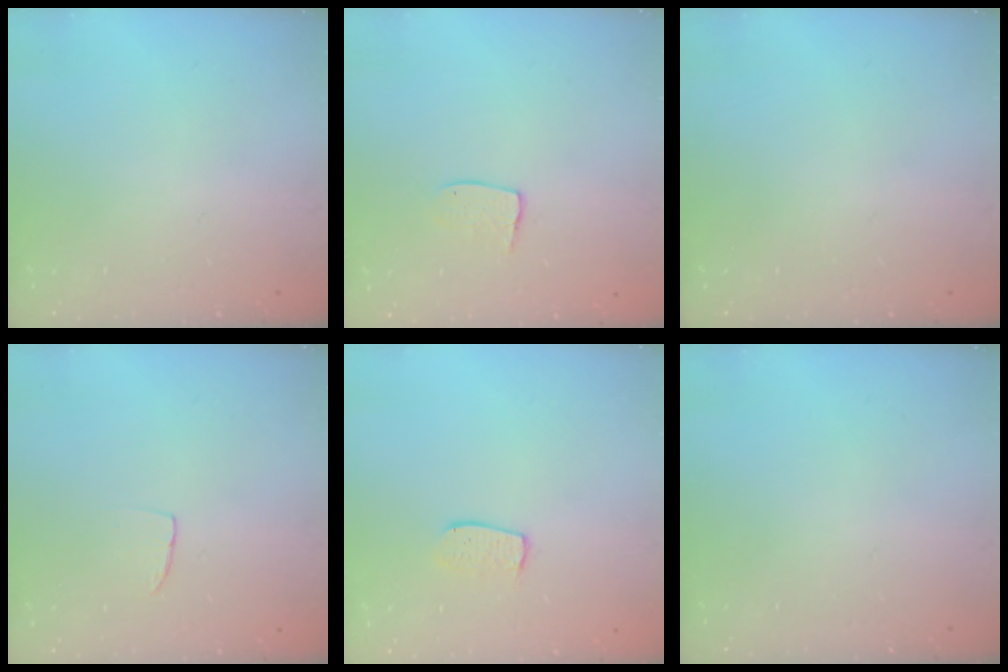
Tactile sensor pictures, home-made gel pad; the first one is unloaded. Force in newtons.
{"total": 5.9, "press": 5.9, "slide": 0.4}
{"total": 0.0}
{"total": 3.8, "press": 3.7, "slide": 0.2}
{"total": 6.3, "press": 6.2, "slide": 0.5}
{"total": 0.0}